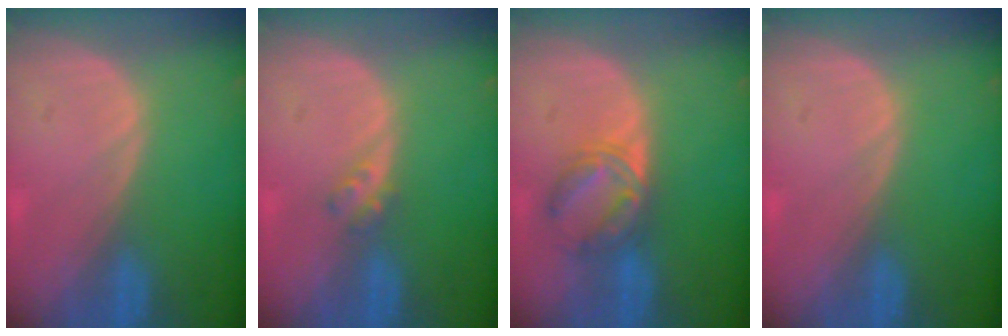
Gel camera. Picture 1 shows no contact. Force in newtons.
{"total": 2.1, "press": 1.8, "slide": 1.0}
{"total": 5.6, "press": 5.6, "slide": 0.8}
{"total": 0.0}